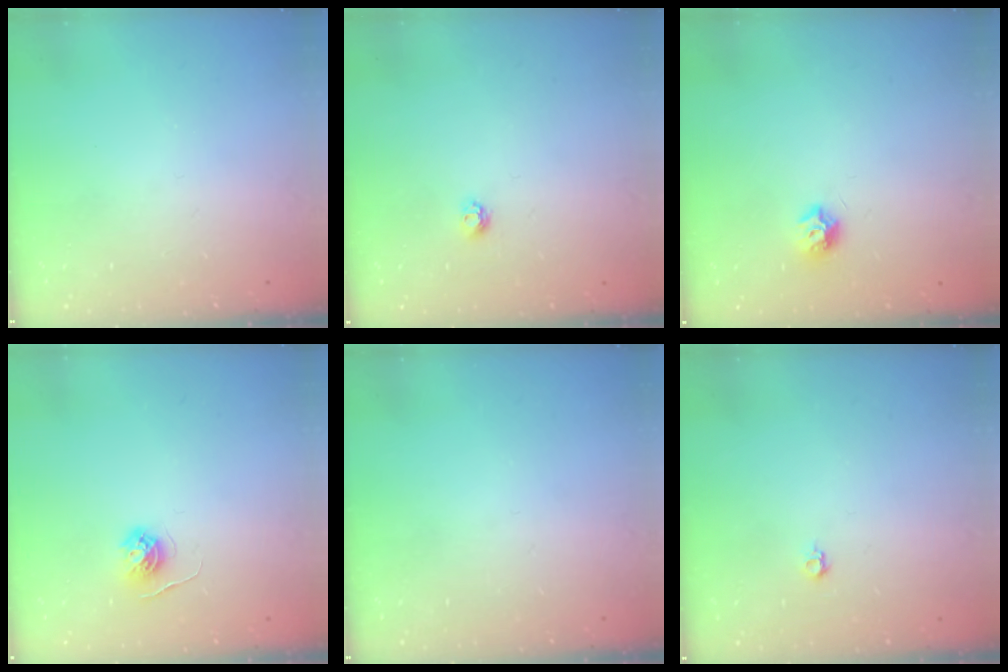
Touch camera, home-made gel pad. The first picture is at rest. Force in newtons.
{"total": 4.2, "press": 4.1, "slide": 0.4}
{"total": 7.4, "press": 7.4, "slide": 0.9}
{"total": 4.8, "press": 4.7, "slide": 0.5}
{"total": 0.0}
{"total": 4.0, "press": 3.9, "slide": 0.7}